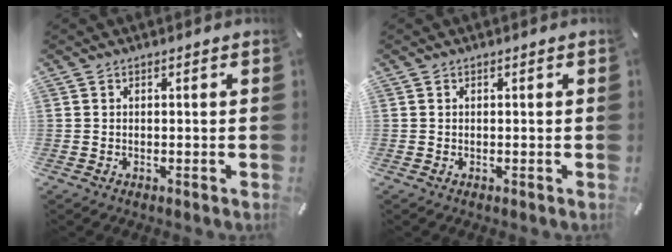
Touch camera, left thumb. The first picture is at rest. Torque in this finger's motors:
{"motor_torque": [0.00, 0.00, -0.02, 0.03, 0.00]}